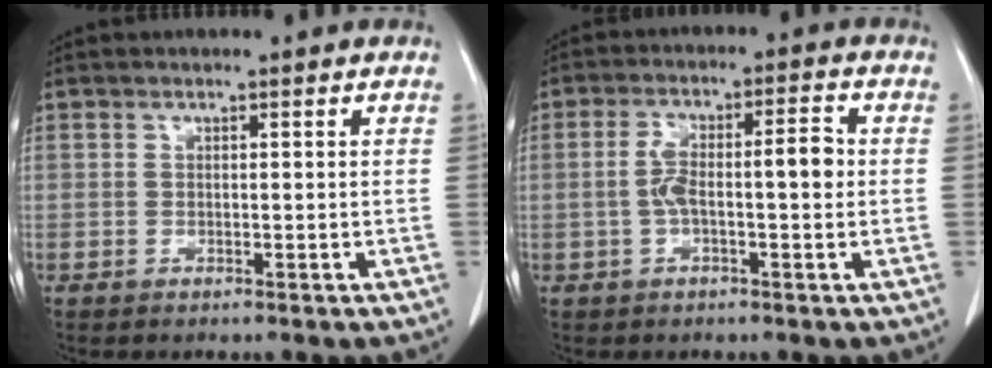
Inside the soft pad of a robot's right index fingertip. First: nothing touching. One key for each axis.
{"total": 7.2, "fx": -0.4, "fy": 1.9, "fz": 7.0, "tx": -0.131, "ty": 0.031, "tz": -0.007}